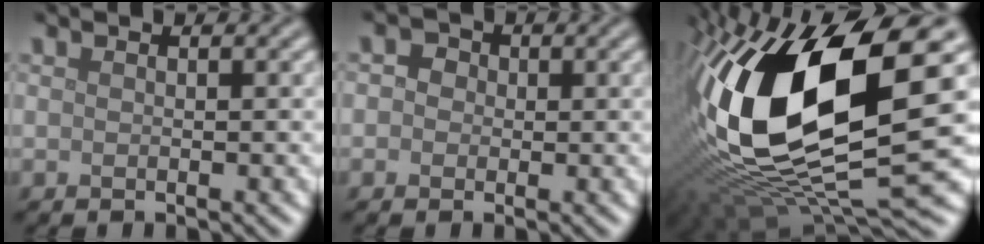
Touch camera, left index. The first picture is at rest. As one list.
[{"total": 2.3, "force": [0.4, 2.1, 0.9], "torque": [0.004, 0.006, -0.014]}, {"total": 18.0, "force": [2.0, 7.8, 16.1], "torque": [-0.324, 0.001, 0.035]}]